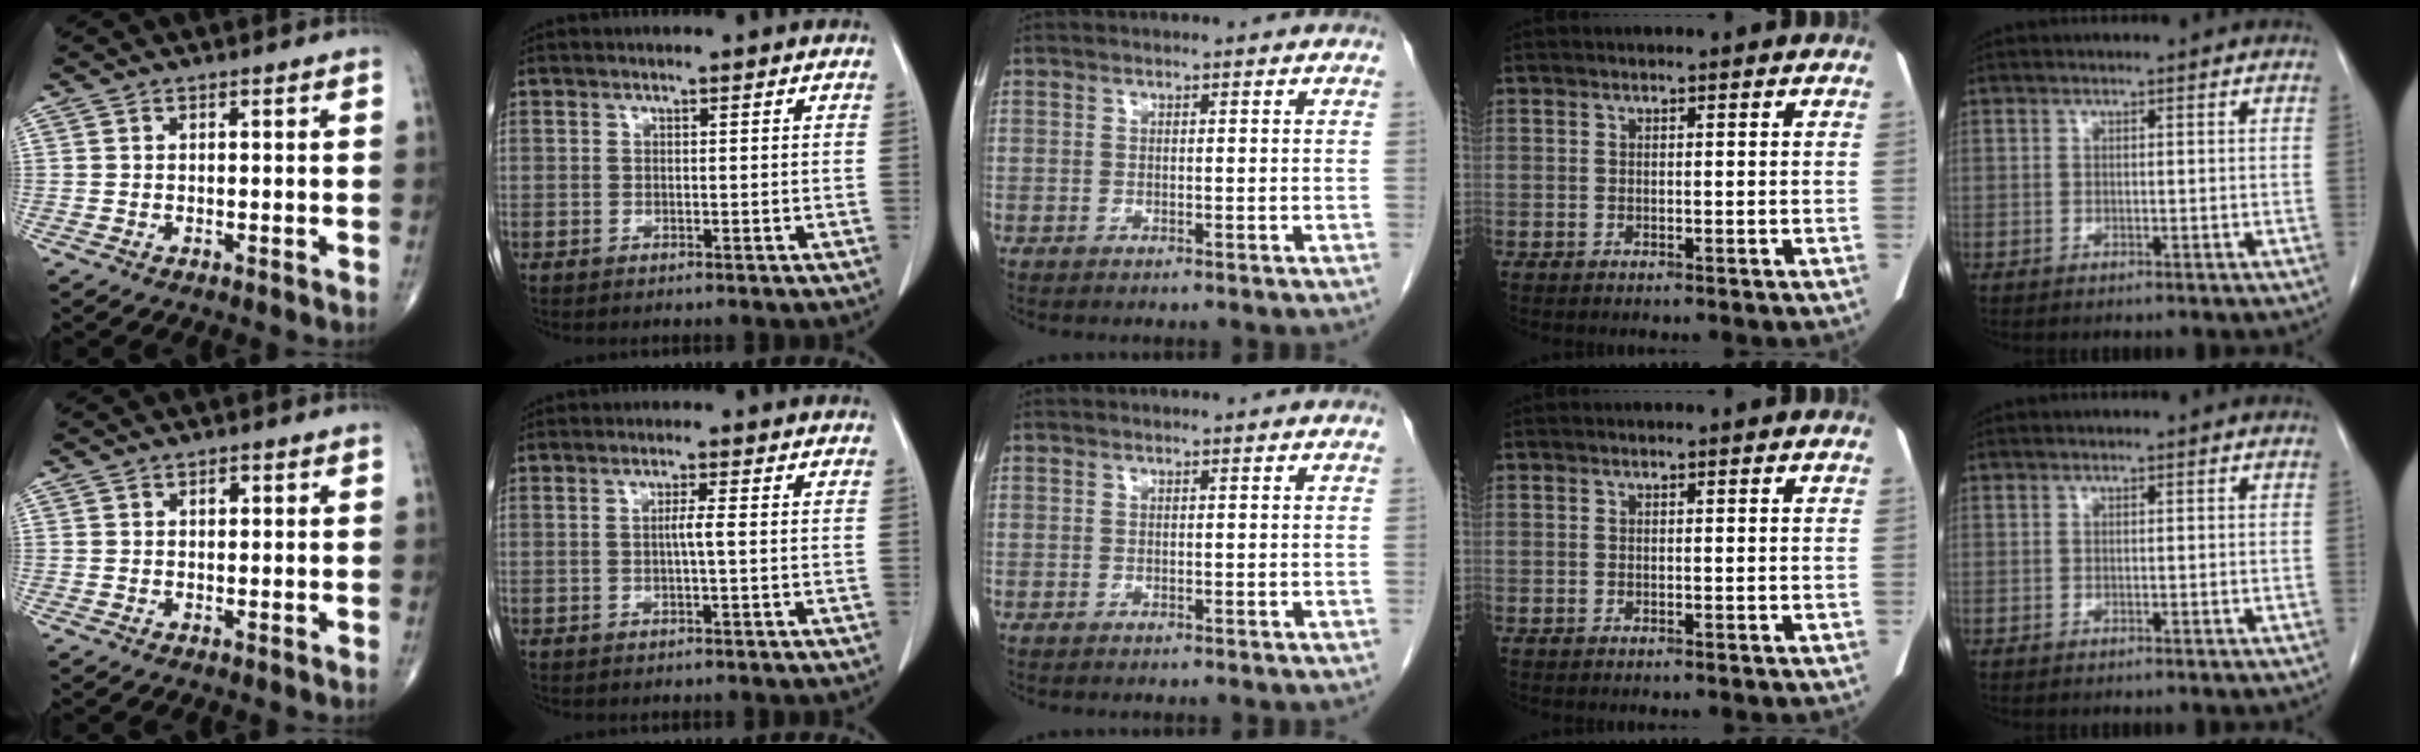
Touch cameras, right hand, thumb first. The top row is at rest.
{"thumb": {"total": 1.2, "force": [0.4, 0.8, 0.8], "torque": [-0.007, 0.000, 0.005]}, "index": {"total": 1.8, "force": [-0.1, -0.3, 1.8], "torque": [-0.034, 0.000, -0.002]}}